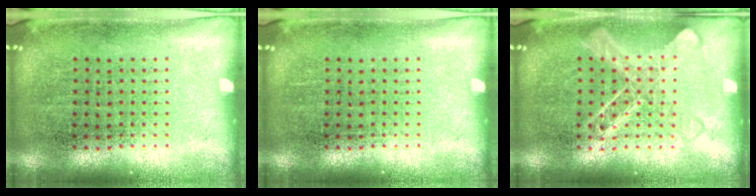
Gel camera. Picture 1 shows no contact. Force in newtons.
{"total": 0.0}
{"total": 2.5, "press": 2.4, "slide": 0.5}